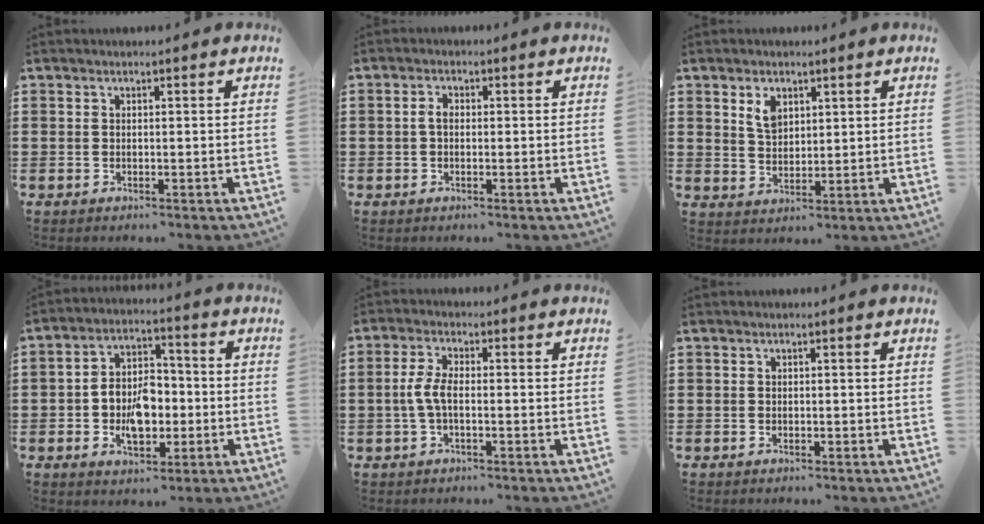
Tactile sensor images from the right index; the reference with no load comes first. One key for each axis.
{"total": 1.9, "fx": 0.0, "fy": 1.1, "fz": 1.6, "tx": -0.039, "ty": 0.003, "tz": -0.004}
{"total": 3.9, "fx": 2.1, "fy": 2.4, "fz": 2.3, "tx": -0.046, "ty": 0.004, "tz": 0.037}
{"total": 7.7, "fx": -1.7, "fy": 5.0, "fz": 5.6, "tx": -0.099, "ty": 0.005, "tz": -0.036}
{"total": 4.2, "fx": -0.6, "fy": 1.6, "fz": 3.8, "tx": -0.097, "ty": -0.005, "tz": -0.021}
{"total": 0.0}